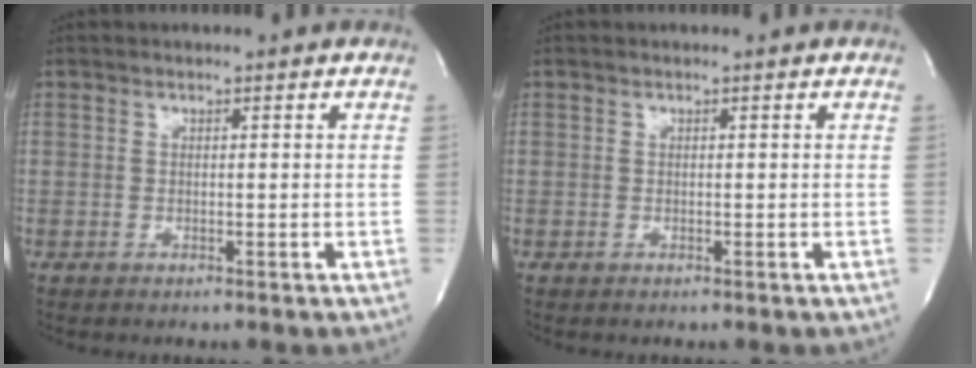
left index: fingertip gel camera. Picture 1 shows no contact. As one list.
[{"total": 0.0}]